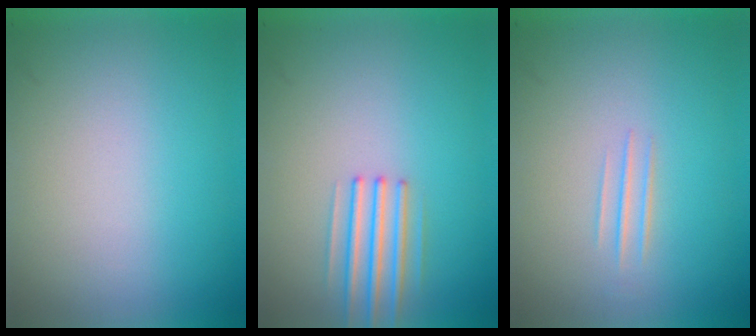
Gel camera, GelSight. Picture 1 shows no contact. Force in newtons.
{"total": 2.3}
{"total": 1.0}